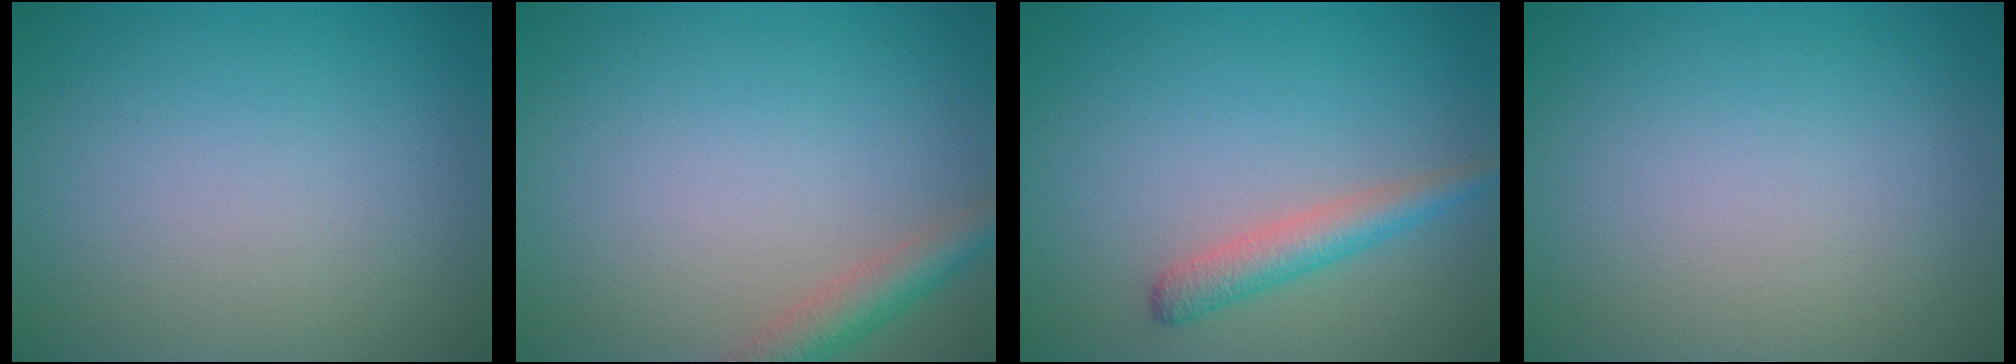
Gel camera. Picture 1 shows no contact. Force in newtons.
{"total": 2.9, "press": 2.9, "slide": 0.1}
{"total": 2.6, "press": 2.6, "slide": 0.0}
{"total": 0.0}